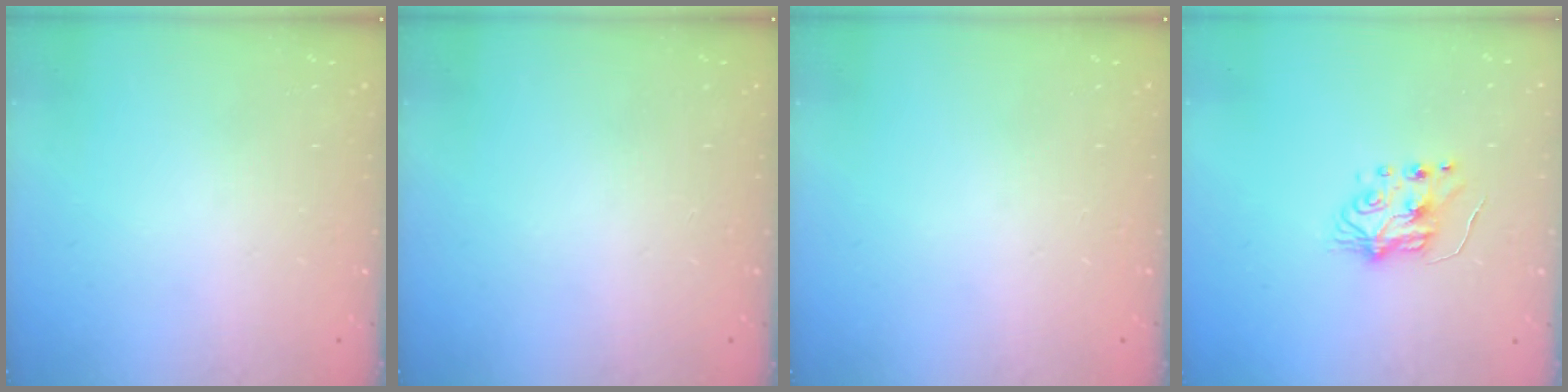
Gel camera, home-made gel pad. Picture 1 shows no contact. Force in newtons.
{"total": 0.0}
{"total": 0.0}
{"total": 5.2, "press": 5.1, "slide": 0.7}